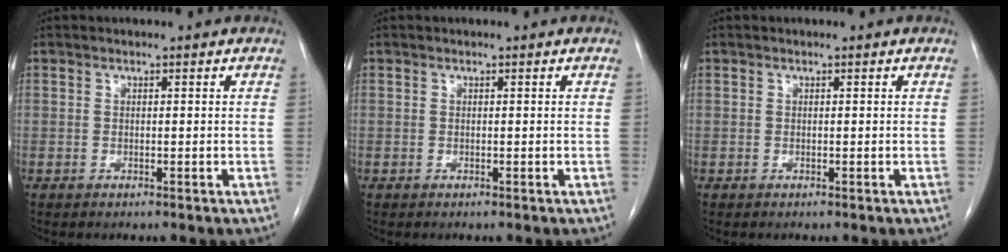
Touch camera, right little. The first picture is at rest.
{"total": 0.0}
{"total": 0.0}